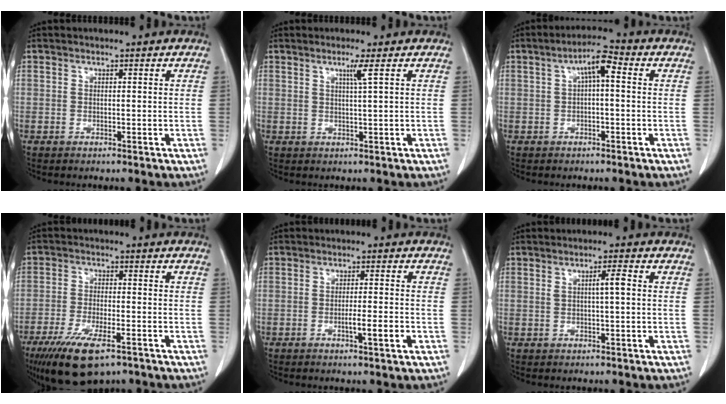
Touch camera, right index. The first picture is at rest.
{"total": 2.1, "force": [0.9, -0.7, 1.7], "torque": [-0.036, -0.005, 0.020]}
{"total": 4.7, "force": [0.9, 1.1, 4.5], "torque": [-0.080, 0.019, 0.012]}
{"total": 11.0, "force": [-7.1, 3.2, 7.8], "torque": [-0.142, -0.021, -0.118]}
{"total": 4.6, "force": [-1.7, -0.1, 4.3], "torque": [-0.064, -0.004, -0.025]}
{"total": 2.4, "force": [0.4, 0.1, 2.4], "torque": [-0.040, 0.003, 0.006]}